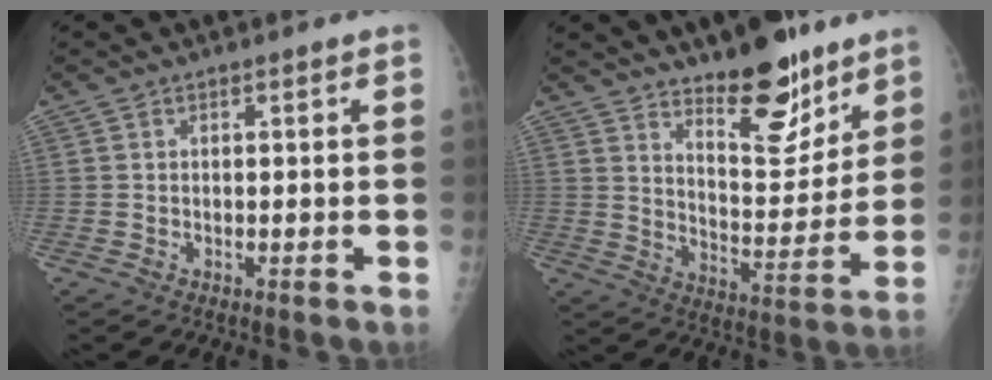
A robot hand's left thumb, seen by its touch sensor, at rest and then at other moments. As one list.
[{"total": 13.4, "force": [9.7, 4.7, 8.0], "torque": [-0.084, -0.079, 0.159]}]